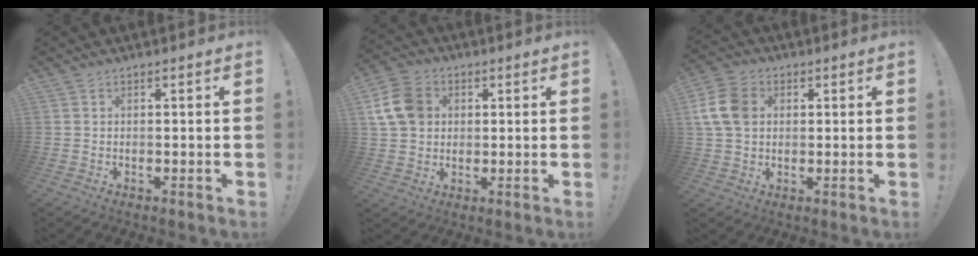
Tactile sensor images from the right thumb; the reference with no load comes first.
{"total": 12.2, "force": [2.9, 9.8, 6.6], "torque": [-0.124, 0.001, 0.061]}
{"total": 11.3, "force": [2.3, 8.6, 7.1], "torque": [-0.132, 0.007, 0.048]}